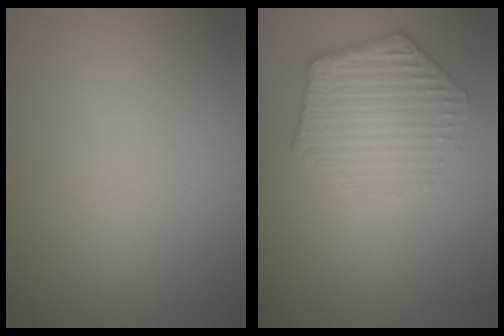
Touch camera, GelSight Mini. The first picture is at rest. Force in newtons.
{"total": 4.3, "press": 3.5, "slide": 2.6}